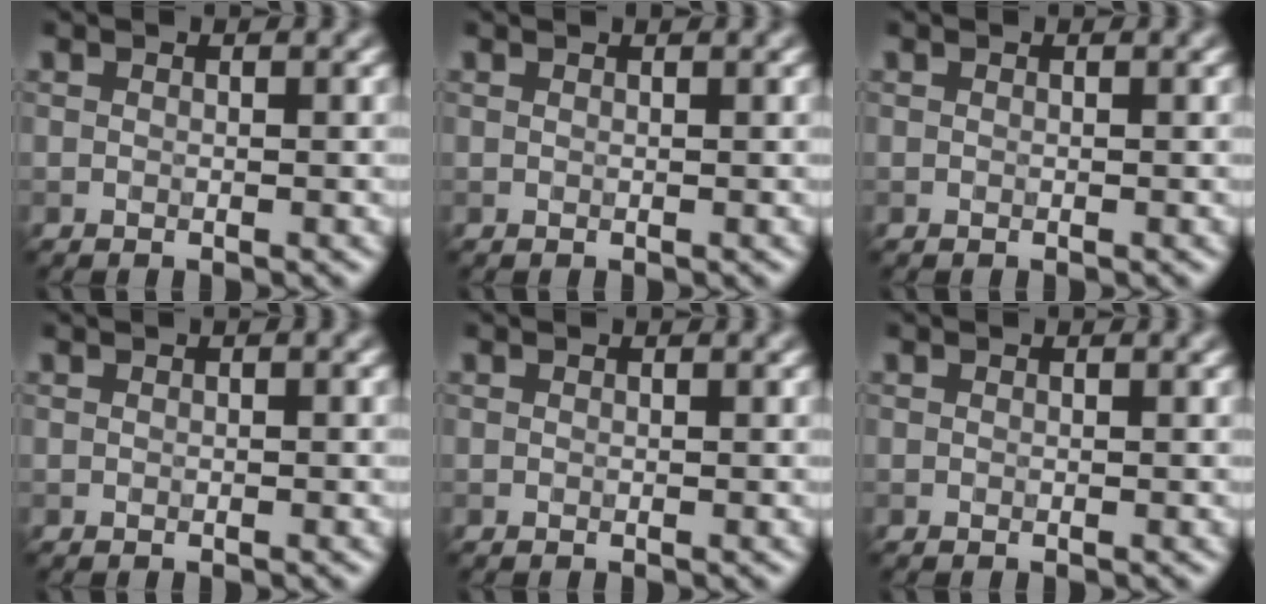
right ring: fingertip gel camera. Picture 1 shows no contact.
{"total": 0.8, "force": [0.6, 0.2, 0.4], "torque": [-0.003, -0.001, 0.002]}
{"total": 0.0}
{"total": 0.5, "force": [0.2, 0.1, 0.5], "torque": [-0.007, 0.004, 0.003]}
{"total": 0.0}
{"total": 0.0}